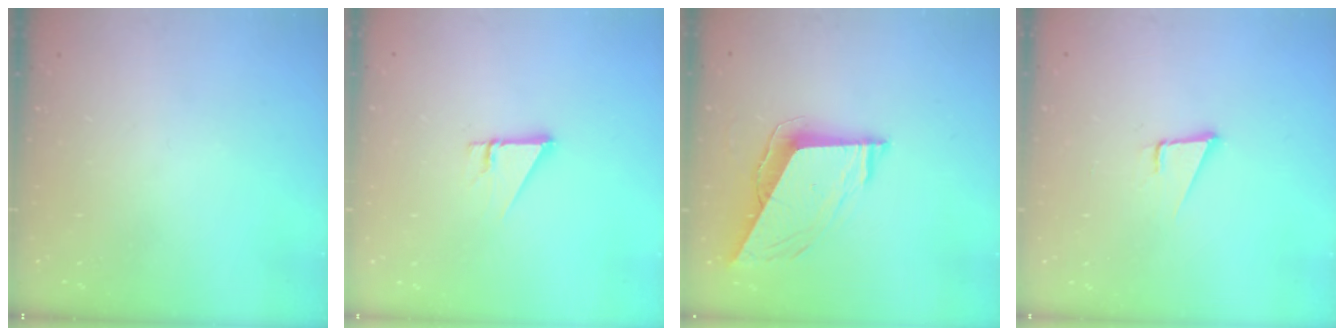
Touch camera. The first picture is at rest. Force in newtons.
{"total": 2.7, "press": 2.7, "slide": 0.2}
{"total": 8.9, "press": 8.9, "slide": 1.2}
{"total": 3.6, "press": 2.8, "slide": 2.3}